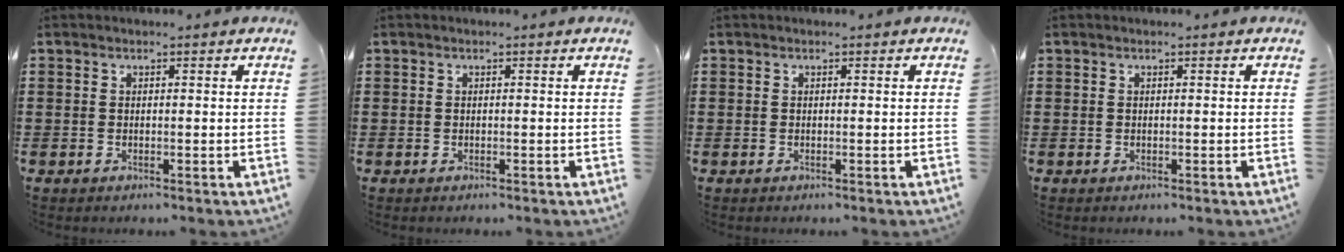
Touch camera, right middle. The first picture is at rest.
{"total": 0.0}
{"total": 0.0}
{"total": 0.0}